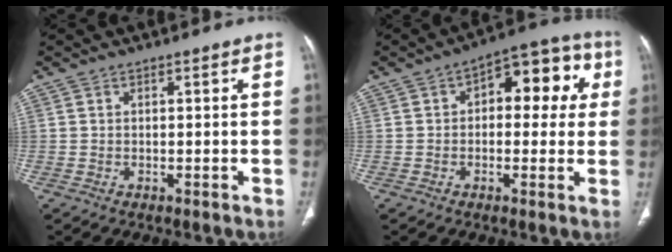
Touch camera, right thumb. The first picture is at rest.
{"total": 12.8, "force": [2.6, 7.1, 10.4], "torque": [-0.083, 0.032, 0.025]}